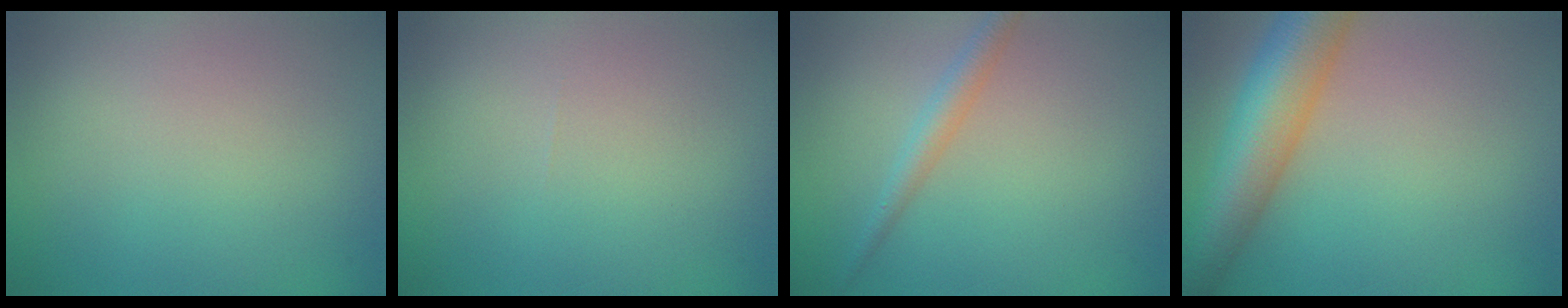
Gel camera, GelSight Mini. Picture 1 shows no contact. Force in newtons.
{"total": 0.0}
{"total": 2.0, "press": 2.0, "slide": 0.0}
{"total": 8.9, "press": 8.9, "slide": 0.4}